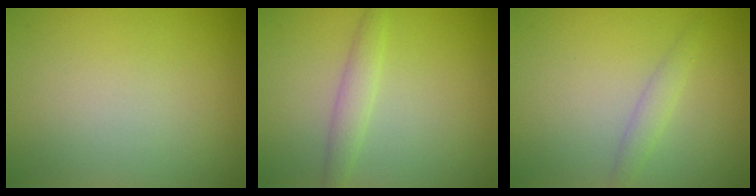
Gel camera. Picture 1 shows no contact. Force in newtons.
{"total": 1.9, "press": 1.9, "slide": 0.1}
{"total": 1.4, "press": 1.4, "slide": 0.1}